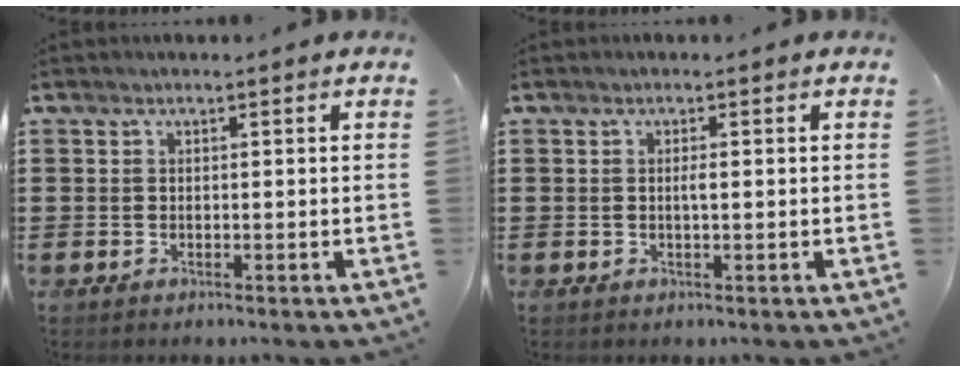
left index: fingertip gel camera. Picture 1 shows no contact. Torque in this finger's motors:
{"motor_torque": [0.25, 0.16, 0.02, 0.02]}